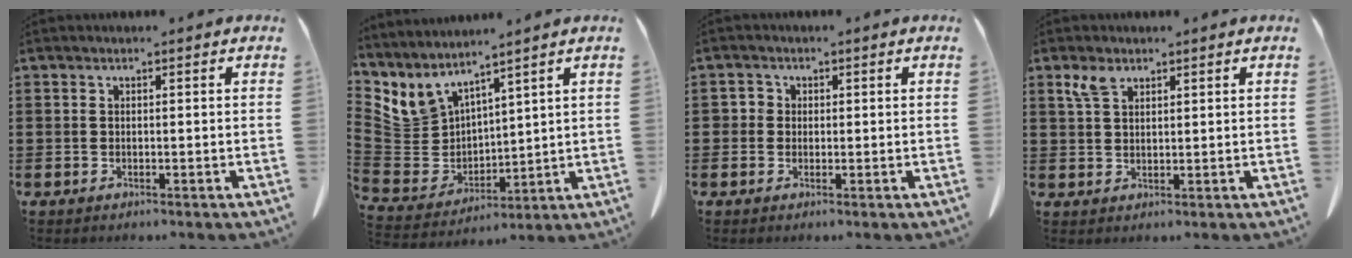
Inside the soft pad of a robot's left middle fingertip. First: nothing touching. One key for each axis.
{"total": 5.7, "fx": 4.2, "fy": 3.8, "fz": 0.2, "tx": -0.049, "ty": -0.036, "tz": 0.081}
{"total": 1.4, "fx": 0.2, "fy": 1.3, "fz": 0.3, "tx": -0.011, "ty": 0.005, "tz": 0.002}
{"total": 3.2, "fx": 2.1, "fy": 1.4, "fz": 1.9, "tx": -0.044, "ty": 0.002, "tz": 0.040}